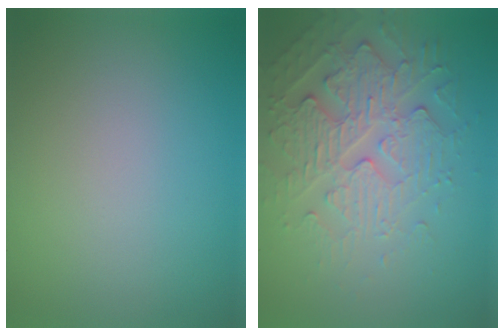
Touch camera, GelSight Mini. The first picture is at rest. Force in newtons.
{"total": 4.7, "press": 4.2, "slide": 2.3}